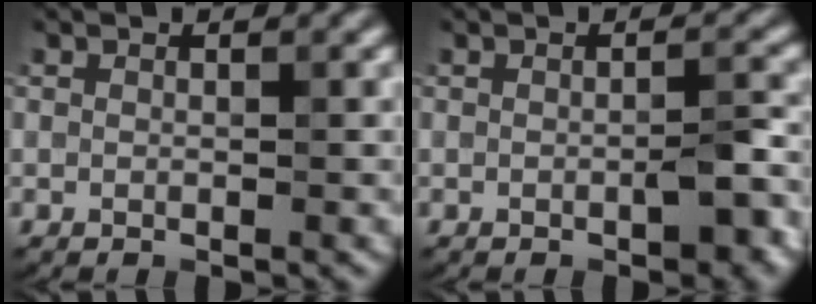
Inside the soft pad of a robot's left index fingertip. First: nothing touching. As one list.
[{"total": 2.5, "force": [-1.0, 0.7, 2.2], "torque": [-0.032, 0.002, -0.014]}]